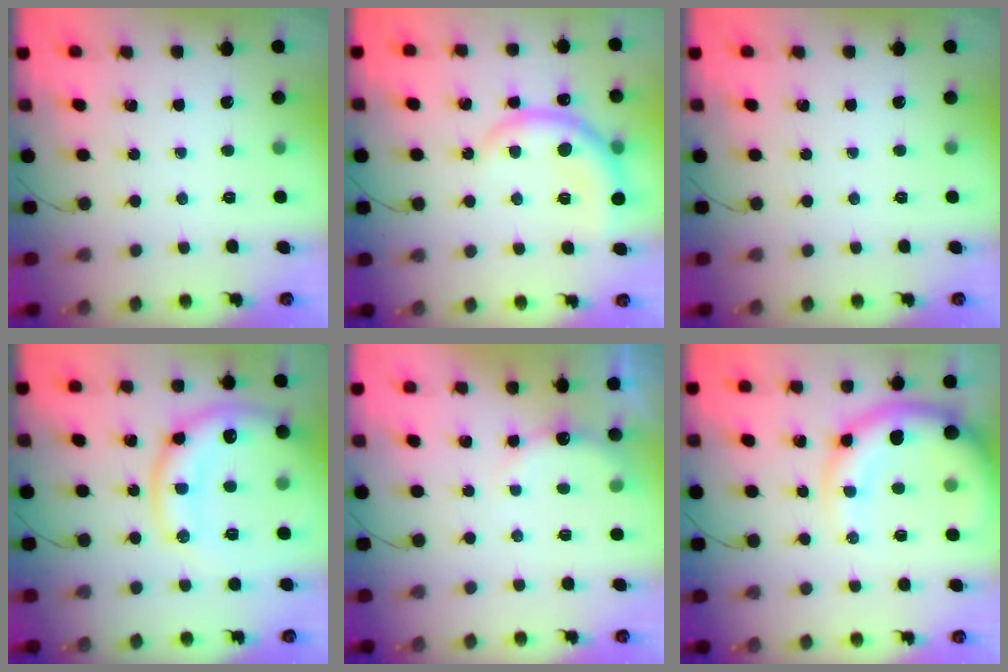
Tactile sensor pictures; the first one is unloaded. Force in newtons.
{"total": 9.8, "press": 9.8, "slide": 0.5}
{"total": 0.0}
{"total": 18.4, "press": 18.2, "slide": 2.2}
{"total": 7.5, "press": 7.4, "slide": 1.3}
{"total": 10.7, "press": 10.3, "slide": 3.0}